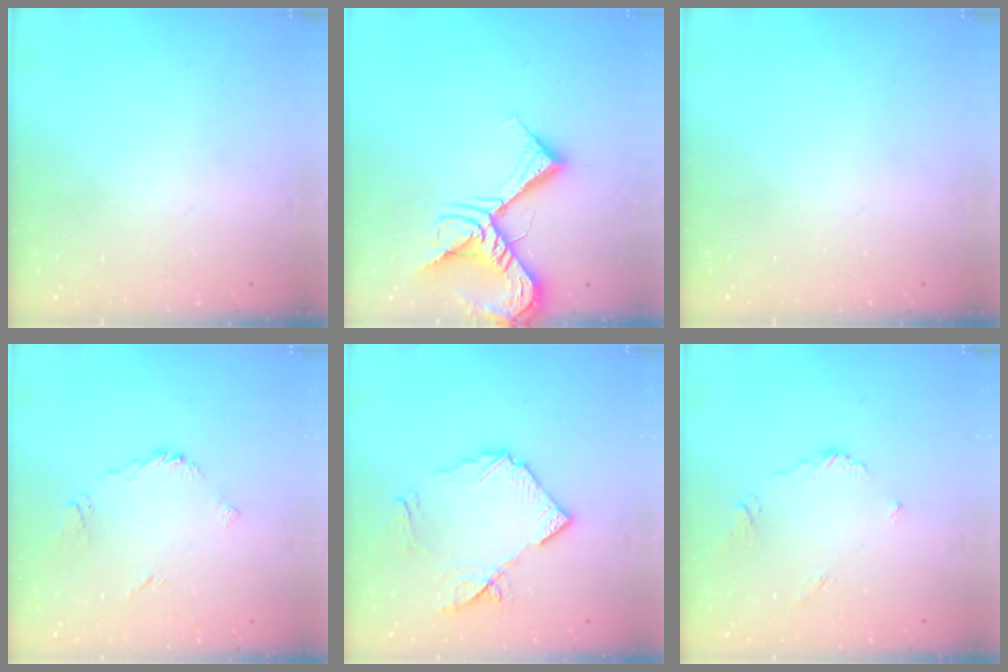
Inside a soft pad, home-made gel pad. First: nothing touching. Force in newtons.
{"total": 14.9, "press": 14.7, "slide": 1.9}
{"total": 0.0}
{"total": 4.8, "press": 4.8, "slide": 0.4}
{"total": 11.8, "press": 11.7, "slide": 1.2}
{"total": 4.8, "press": 4.8, "slide": 0.3}